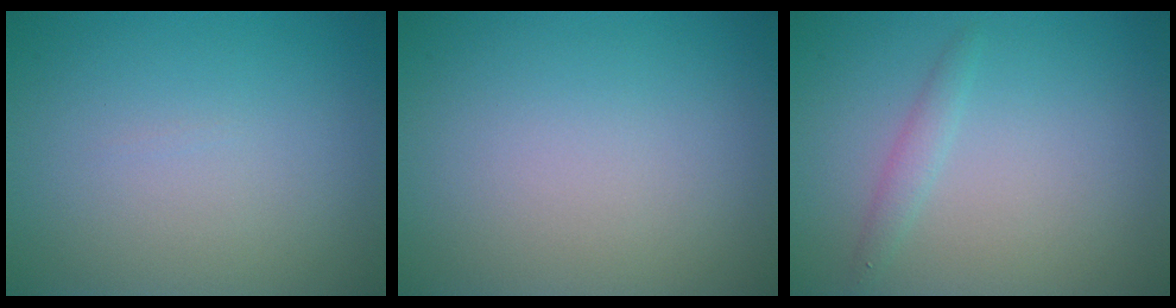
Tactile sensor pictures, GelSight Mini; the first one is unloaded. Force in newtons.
{"total": 0.0}
{"total": 1.2, "press": 1.2, "slide": 0.0}